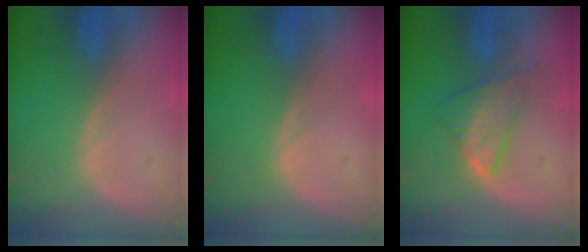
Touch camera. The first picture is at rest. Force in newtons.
{"total": 0.0}
{"total": 5.8, "press": 5.8, "slide": 0.5}